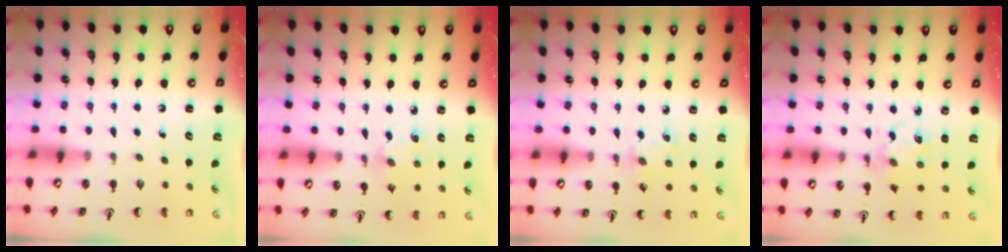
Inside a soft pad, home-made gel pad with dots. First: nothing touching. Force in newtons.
{"total": 3.3, "press": 3.3, "slide": 0.4}
{"total": 3.4, "press": 3.4, "slide": 0.5}
{"total": 4.0, "press": 3.8, "slide": 1.3}